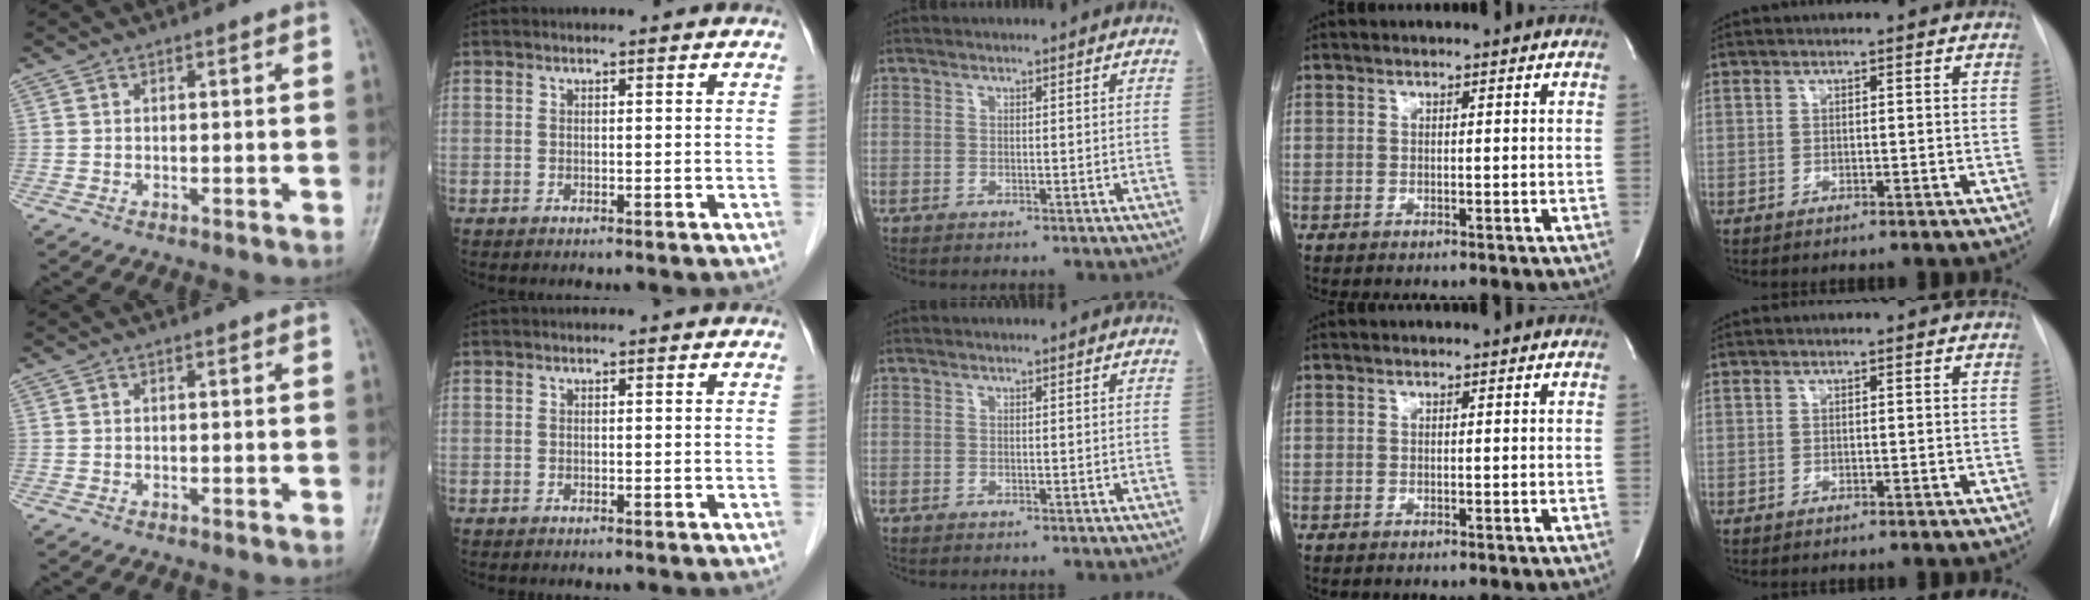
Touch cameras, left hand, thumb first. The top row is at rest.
{}